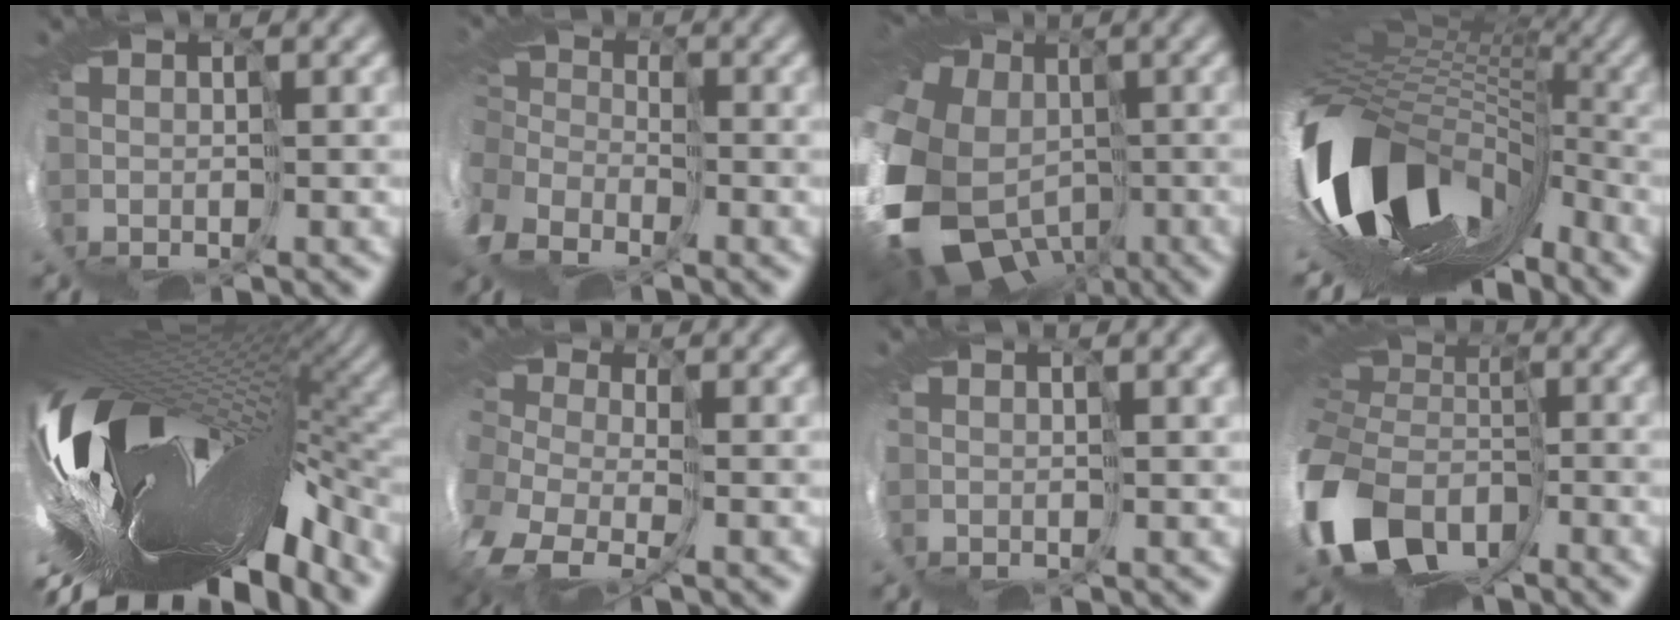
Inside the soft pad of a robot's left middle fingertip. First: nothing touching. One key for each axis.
{"total": 10.2, "fx": -6.1, "fy": 7.0, "fz": 4.2, "tx": -0.133, "ty": -0.033, "tz": -0.073}
{"total": 18.5, "fx": -4.0, "fy": 15.5, "fz": 9.3, "tx": -0.219, "ty": -0.025, "tz": -0.107}
{"total": 13.7, "fx": -4.5, "fy": 8.4, "fz": 9.9, "tx": -0.205, "ty": -0.045, "tz": -0.070}
{"total": 15.1, "fx": -3.7, "fy": 5.9, "fz": 13.4, "tx": -0.224, "ty": -0.034, "tz": -0.064}
{"total": 7.7, "fx": -2.7, "fy": 4.9, "fz": 5.3, "tx": -0.136, "ty": -0.024, "tz": -0.034}
{"total": 2.7, "fx": 1.2, "fy": 0.7, "fz": 2.3, "tx": -0.040, "ty": 0.007, "tz": 0.016}
{"total": 13.1, "fx": -4.2, "fy": 9.4, "fz": 8.1, "tx": -0.231, "ty": -0.035, "tz": -0.066}